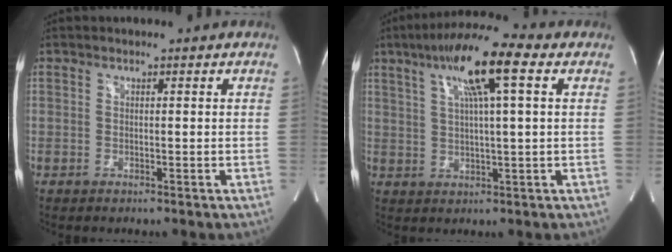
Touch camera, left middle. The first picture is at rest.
{"total": 11.9, "force": [5.0, 0.8, 10.8], "torque": [-0.194, 0.026, 0.081]}